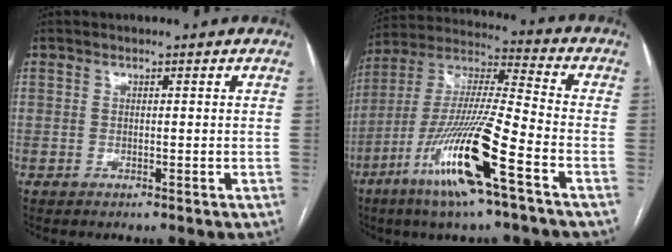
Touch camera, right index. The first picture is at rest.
{"total": 17.9, "force": [-8.5, 0.4, 15.7], "torque": [-0.329, -0.030, -0.165]}